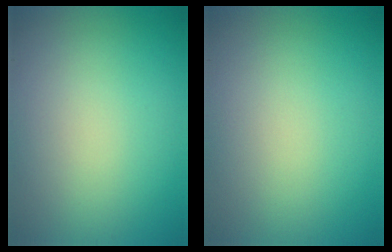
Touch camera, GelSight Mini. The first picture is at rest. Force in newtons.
{"total": 0.0}